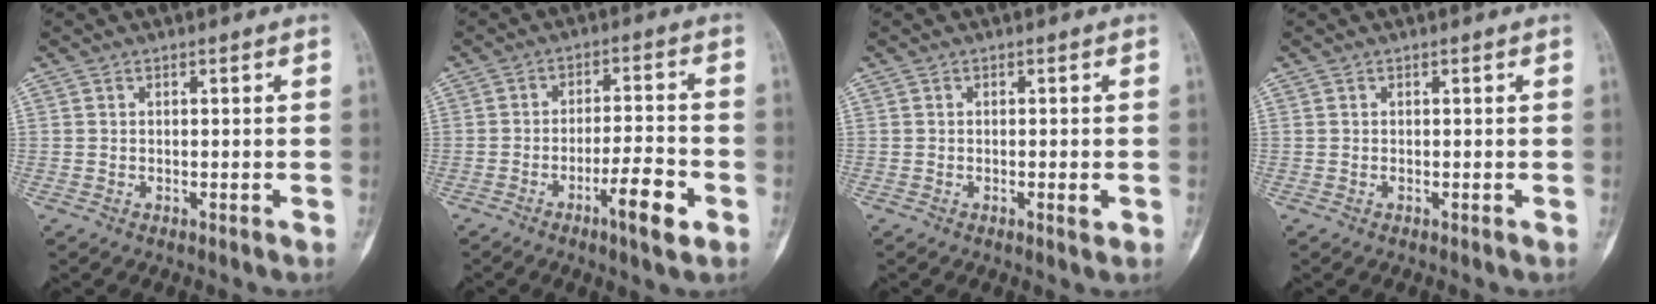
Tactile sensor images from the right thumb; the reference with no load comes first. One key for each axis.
{"total": 8.3, "fx": -3.9, "fy": 1.6, "fz": 7.2, "tx": -0.116, "ty": 0.020, "tz": -0.061}
{"total": 1.6, "fx": -0.5, "fy": 0.4, "fz": 1.5, "tx": -0.021, "ty": -0.003, "tz": -0.007}
{"total": 0.0}